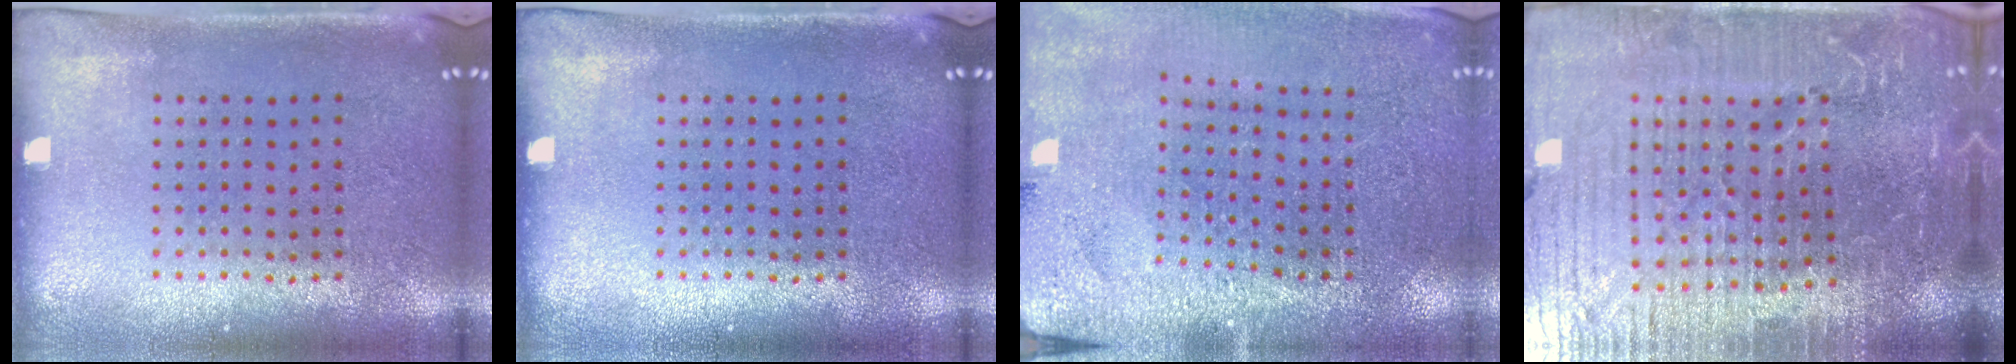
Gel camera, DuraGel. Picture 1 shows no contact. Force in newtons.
{"total": 0.0}
{"total": 2.8, "press": 2.8, "slide": 0.1}
{"total": 7.1, "press": 6.2, "slide": 3.6}